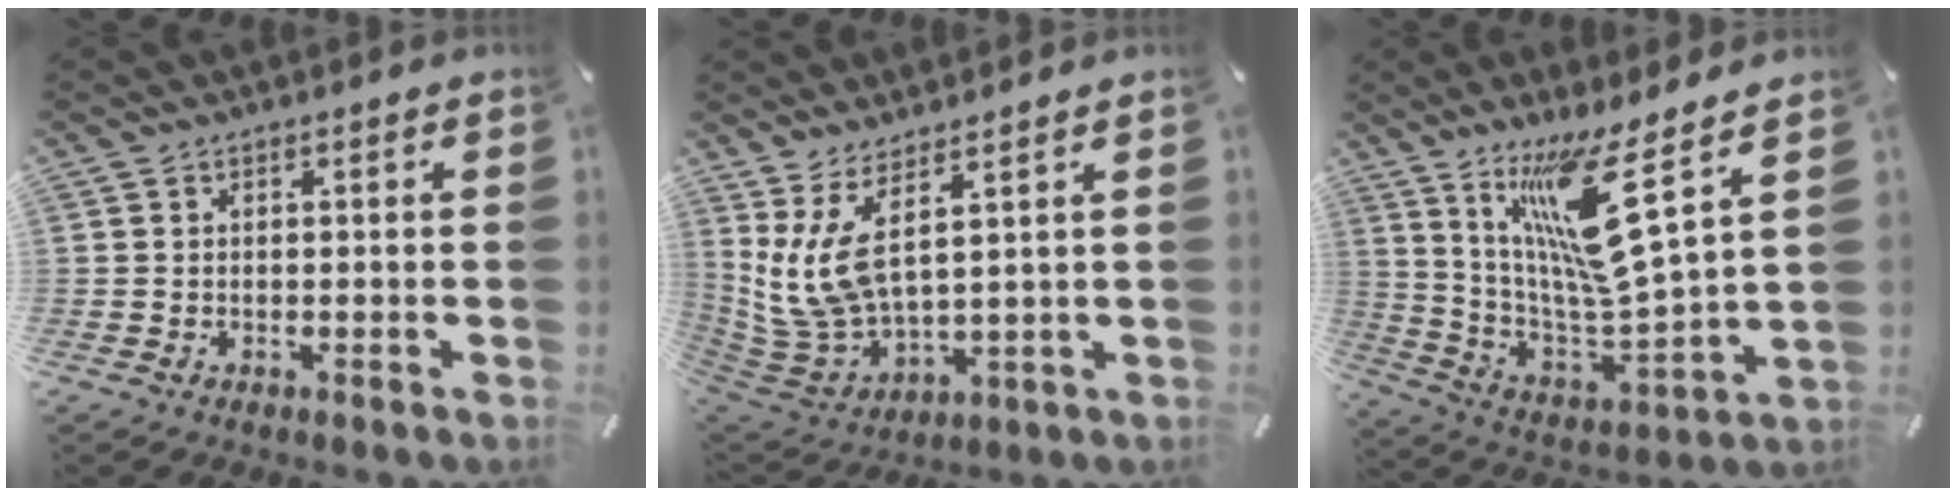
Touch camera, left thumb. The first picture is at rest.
{"total": 10.9, "force": [5.0, 4.6, 8.5], "torque": [-0.208, -0.042, 0.096]}
{"total": 16.3, "force": [9.5, 2.0, 13.2], "torque": [-0.256, -0.072, 0.143]}